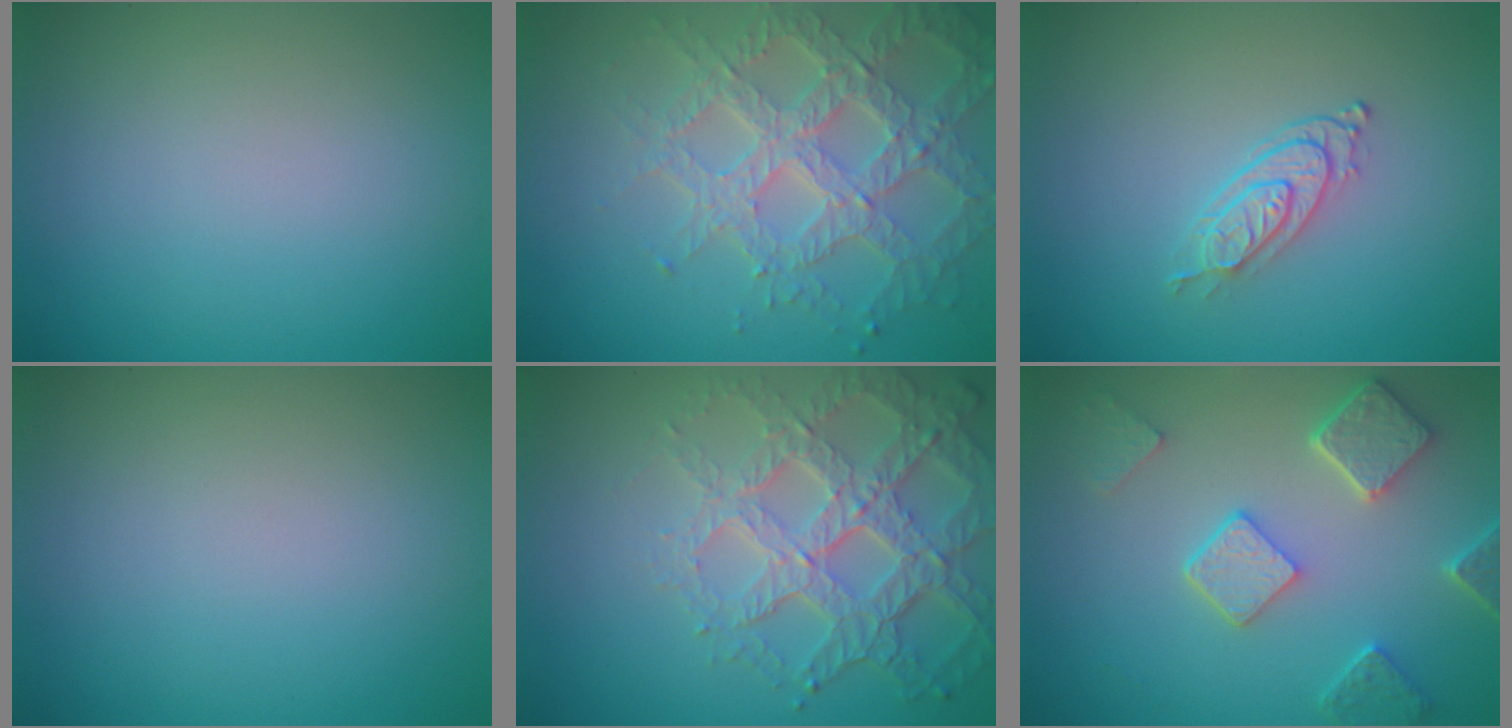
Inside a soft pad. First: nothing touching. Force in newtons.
{"total": 6.1, "press": 4.8, "slide": 3.7}
{"total": 2.8, "press": 2.2, "slide": 1.7}
{"total": 0.0}
{"total": 6.7, "press": 4.9, "slide": 4.5}
{"total": 4.9, "press": 3.9, "slide": 3.0}